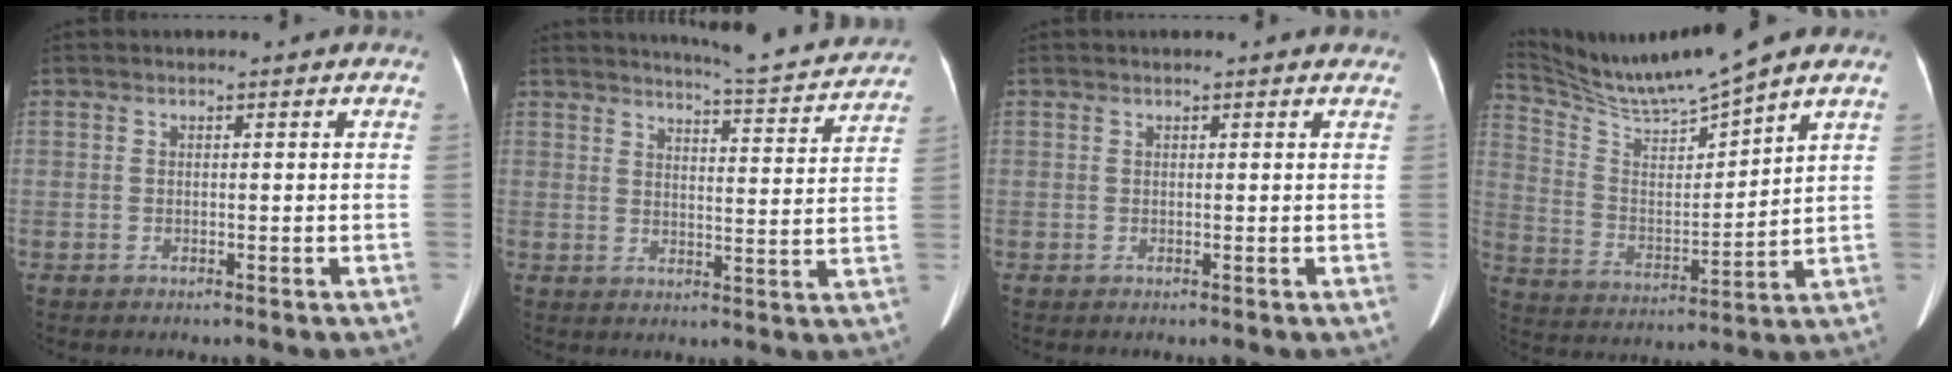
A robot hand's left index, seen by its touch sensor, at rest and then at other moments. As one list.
[{"total": 13.0, "force": [12.5, 0.5, 3.6], "torque": [-0.052, -0.024, 0.150]}, {"total": 4.0, "force": [3.7, 1.0, 1.3], "torque": [-0.012, 0.023, 0.035]}, {"total": 12.4, "force": [11.5, -1.4, 4.4], "torque": [-0.096, 0.003, 0.224]}]